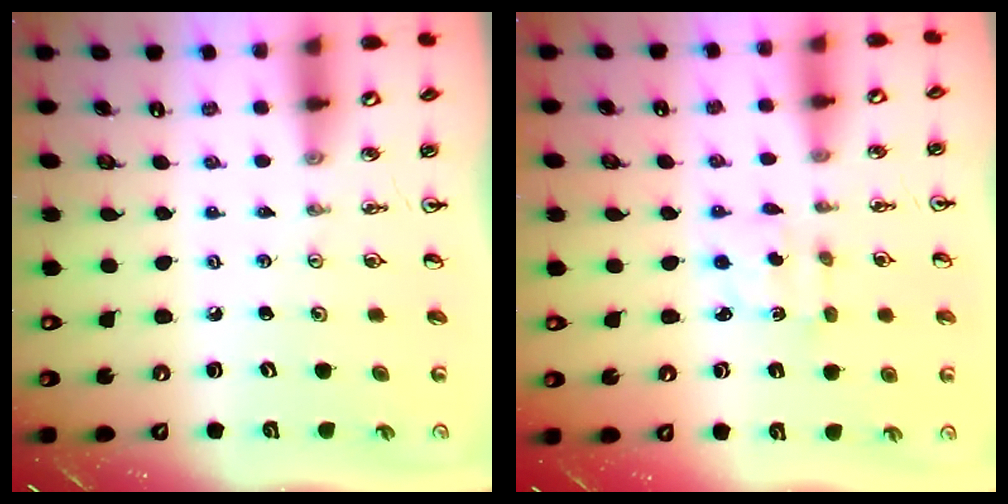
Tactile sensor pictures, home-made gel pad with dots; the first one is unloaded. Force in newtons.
{"total": 2.9, "press": 2.8, "slide": 0.6}